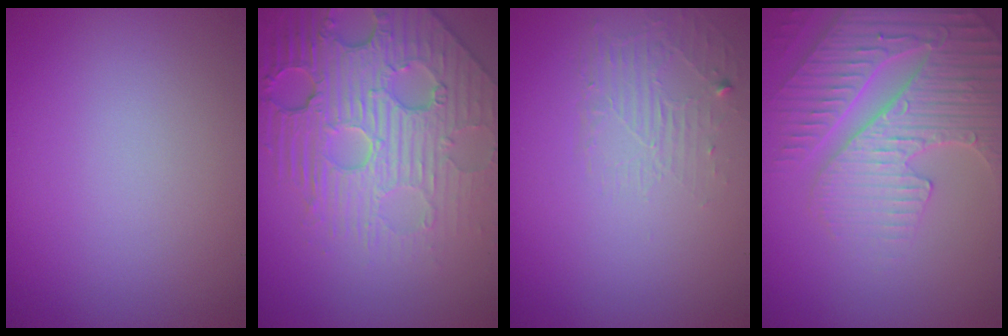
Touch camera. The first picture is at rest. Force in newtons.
{"total": 8.5, "press": 6.0, "slide": 6.1}
{"total": 1.8, "press": 0.4, "slide": 1.8}
{"total": 5.3, "press": 5.1, "slide": 1.4}